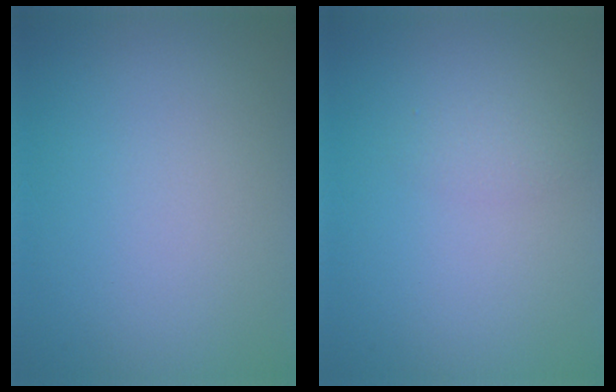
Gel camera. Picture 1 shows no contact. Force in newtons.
{"total": 1.0, "press": 1.0, "slide": 0.2}